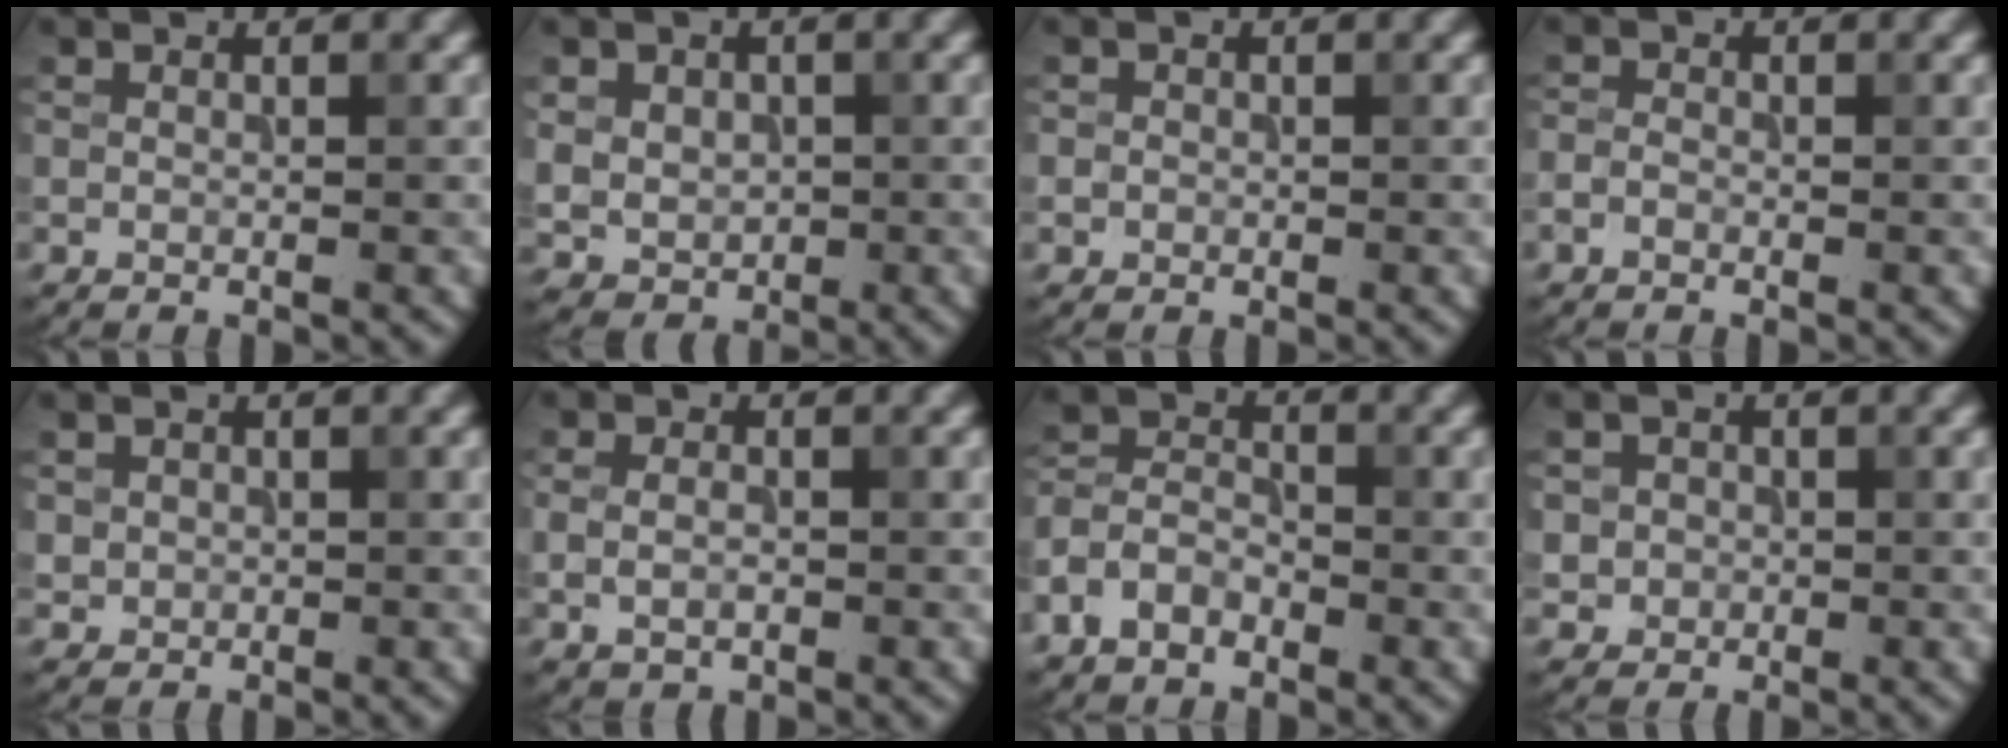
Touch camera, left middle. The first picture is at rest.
{"total": 3.6, "force": [0.4, 3.2, 1.7], "torque": [-0.042, -0.004, 0.012]}
{"total": 0.8, "force": [-0.1, 0.8, 0.1], "torque": [0.008, -0.005, -0.003]}
{"total": 1.1, "force": [-0.7, 0.7, 0.5], "torque": [-0.009, 0.001, -0.017]}
{"total": 1.2, "force": [0.0, 1.2, 0.1], "torque": [0.008, -0.006, 0.003]}
{"total": 2.3, "force": [-0.1, 1.7, 1.5], "torque": [-0.033, -0.003, 0.002]}
{"total": 3.9, "force": [-2.4, 2.5, 1.8], "torque": [-0.039, 0.004, -0.057]}
{"total": 2.1, "force": [-0.1, 2.0, 0.4], "torque": [0.010, -0.001, -0.001]}